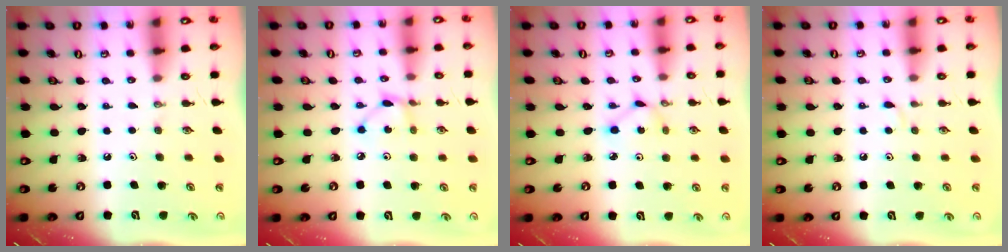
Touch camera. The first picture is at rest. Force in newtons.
{"total": 3.9, "press": 3.9, "slide": 0.2}
{"total": 3.0, "press": 3.0, "slide": 0.1}
{"total": 3.1, "press": 3.1, "slide": 0.4}